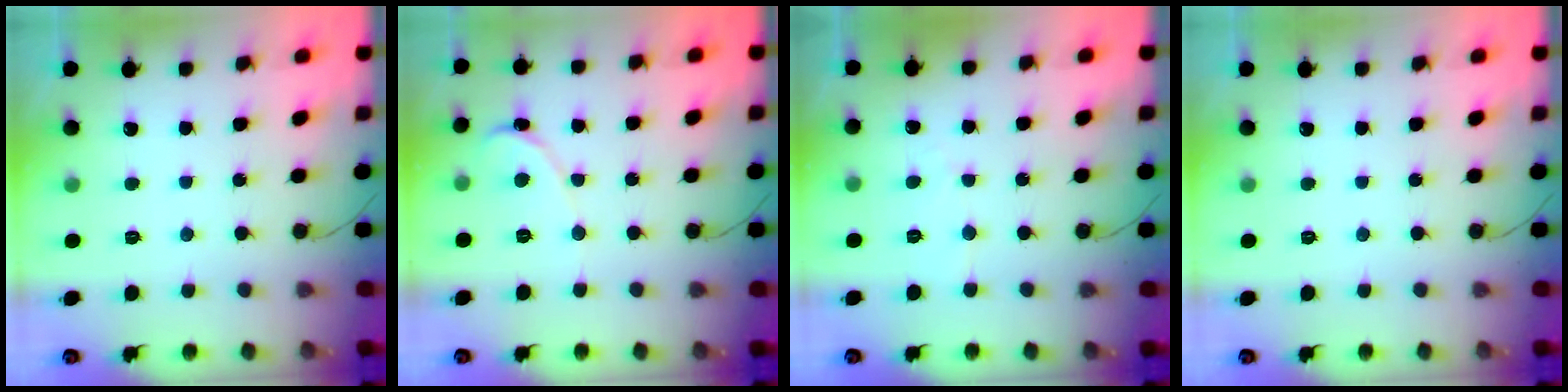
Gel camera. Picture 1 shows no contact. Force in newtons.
{"total": 1.6, "press": 1.6, "slide": 0.0}
{"total": 2.4, "press": 2.4, "slide": 0.2}
{"total": 0.0}